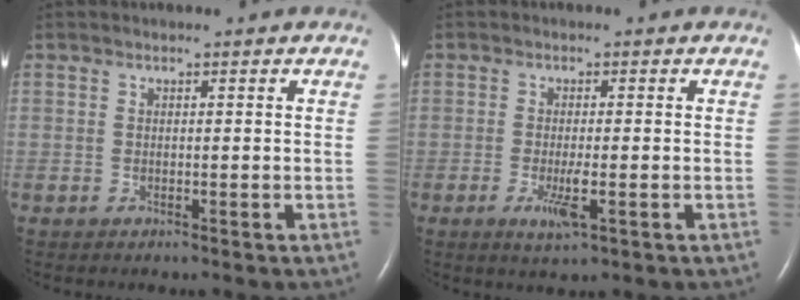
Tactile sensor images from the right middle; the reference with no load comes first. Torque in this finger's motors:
{"motor_torque": [0.69, -0.30, 0.38, 0.10]}